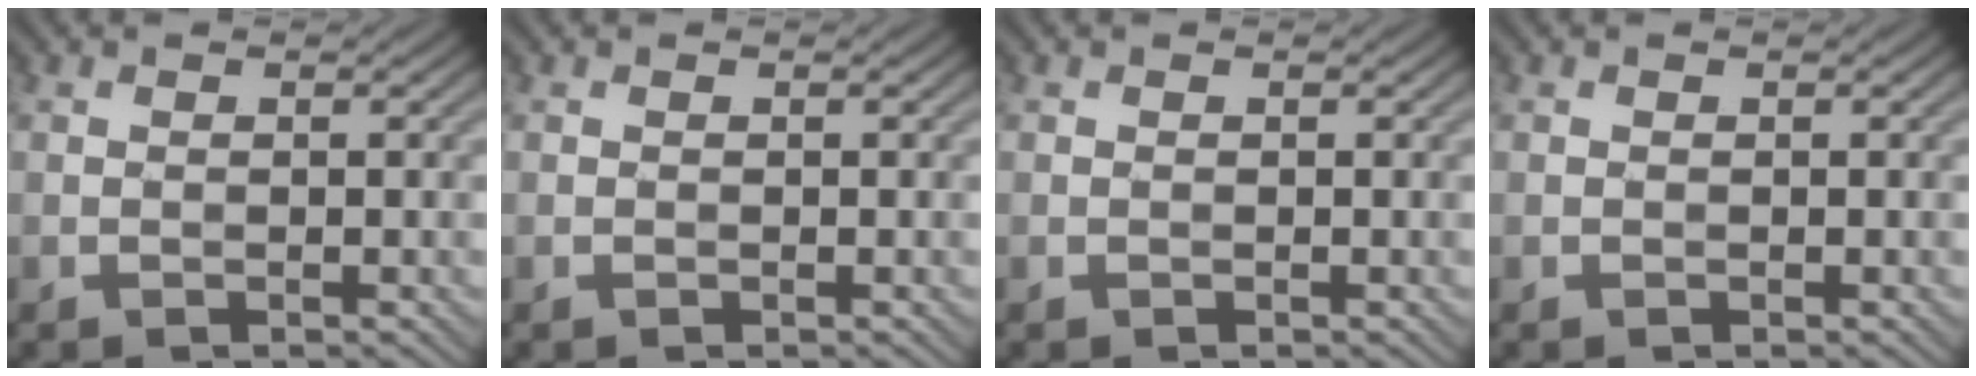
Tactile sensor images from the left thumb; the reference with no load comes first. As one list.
[{"total": 0.0}, {"total": 0.0}, {"total": 0.0}]